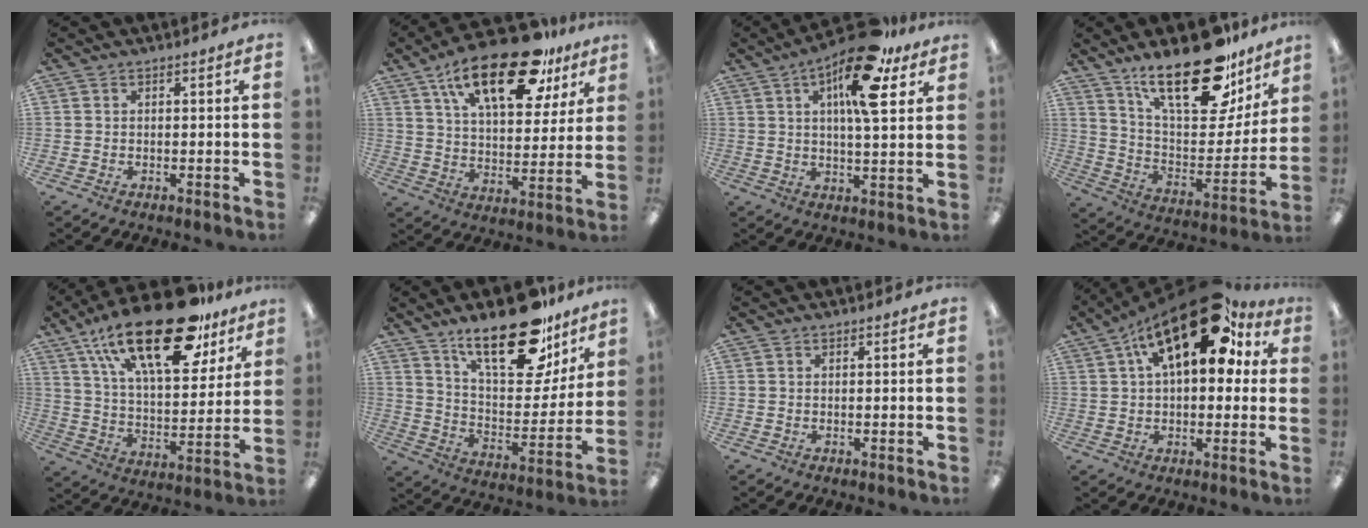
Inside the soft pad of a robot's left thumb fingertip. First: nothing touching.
{"total": 23.0, "force": [13.9, 10.0, 15.4], "torque": [-0.240, -0.067, 0.232]}
{"total": 16.3, "force": [8.3, 5.2, 13.0], "torque": [-0.197, -0.033, 0.130]}
{"total": 26.1, "force": [17.8, 10.5, 16.0], "torque": [-0.241, -0.112, 0.302]}
{"total": 27.6, "force": [17.1, 11.3, 18.4], "torque": [-0.298, -0.086, 0.288]}
{"total": 24.2, "force": [16.5, 10.0, 14.6], "torque": [-0.220, -0.102, 0.282]}
{"total": 0.0}
{"total": 21.0, "force": [10.4, 9.7, 15.5], "torque": [-0.236, -0.035, 0.170]}